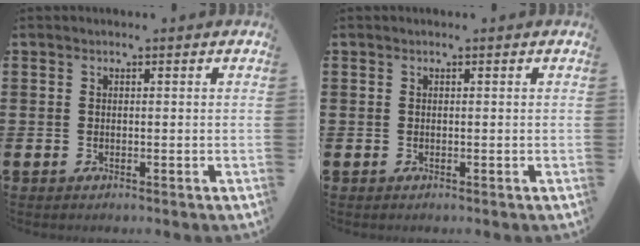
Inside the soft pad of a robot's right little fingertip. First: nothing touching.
{"total": 0.0}